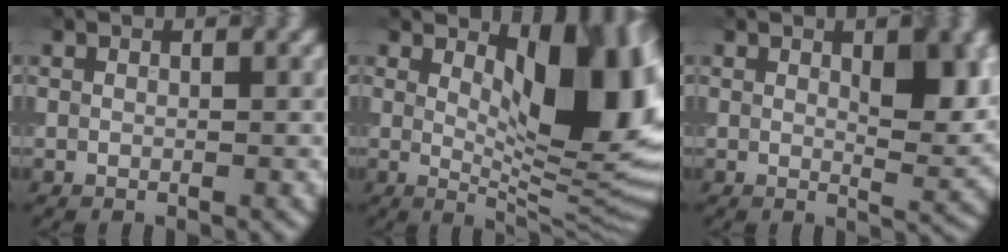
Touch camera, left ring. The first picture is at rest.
{"total": 11.6, "force": [3.2, 4.6, 10.1], "torque": [-0.122, -0.007, 0.054]}
{"total": 5.0, "force": [1.5, 1.8, 4.4], "torque": [-0.059, -0.004, 0.026]}